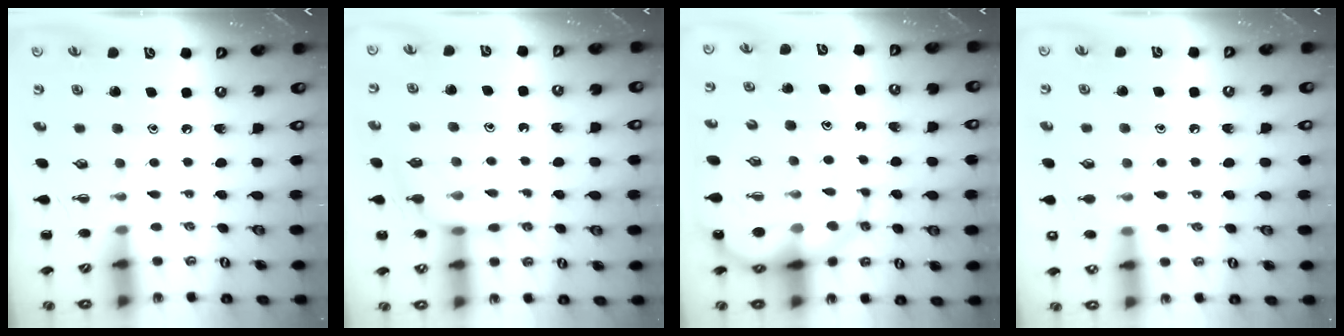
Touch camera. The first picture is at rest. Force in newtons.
{"total": 7.8, "press": 7.7, "slide": 1.2}
{"total": 14.4, "press": 13.8, "slide": 4.2}
{"total": 8.1, "press": 7.8, "slide": 2.1}